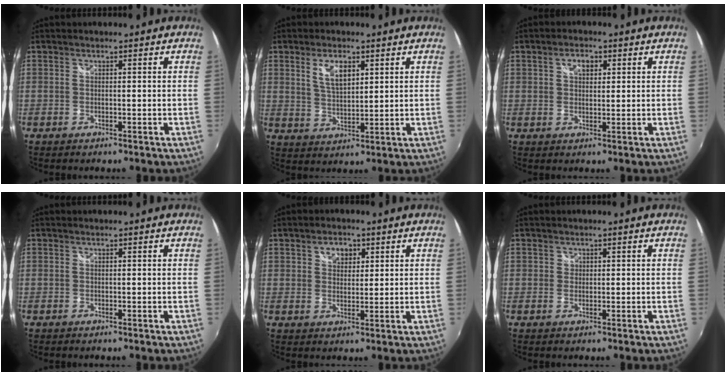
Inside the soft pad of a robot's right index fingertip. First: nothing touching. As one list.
[{"total": 5.9, "force": [2.6, 2.6, 4.6], "torque": [-0.082, 0.005, 0.054]}, {"total": 3.2, "force": [1.2, 2.0, 2.2], "torque": [-0.032, 0.008, 0.019]}, {"total": 0.0}, {"total": 3.8, "force": [1.7, 2.8, 1.9], "torque": [-0.022, 0.009, 0.030]}, {"total": 0.8, "force": [0.1, 0.8, 0.1], "torque": [0.002, 0.001, -0.001]}]